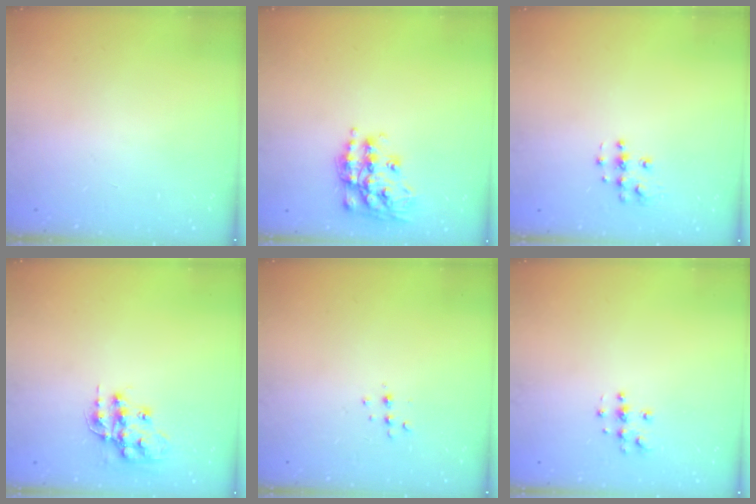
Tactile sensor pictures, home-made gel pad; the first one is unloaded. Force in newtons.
{"total": 16.6, "press": 16.5, "slide": 1.0}
{"total": 5.9, "press": 5.9, "slide": 0.1}
{"total": 14.0, "press": 14.0, "slide": 0.7}
{"total": 4.3, "press": 4.2, "slide": 0.8}
{"total": 4.6, "press": 4.6, "slide": 0.2}